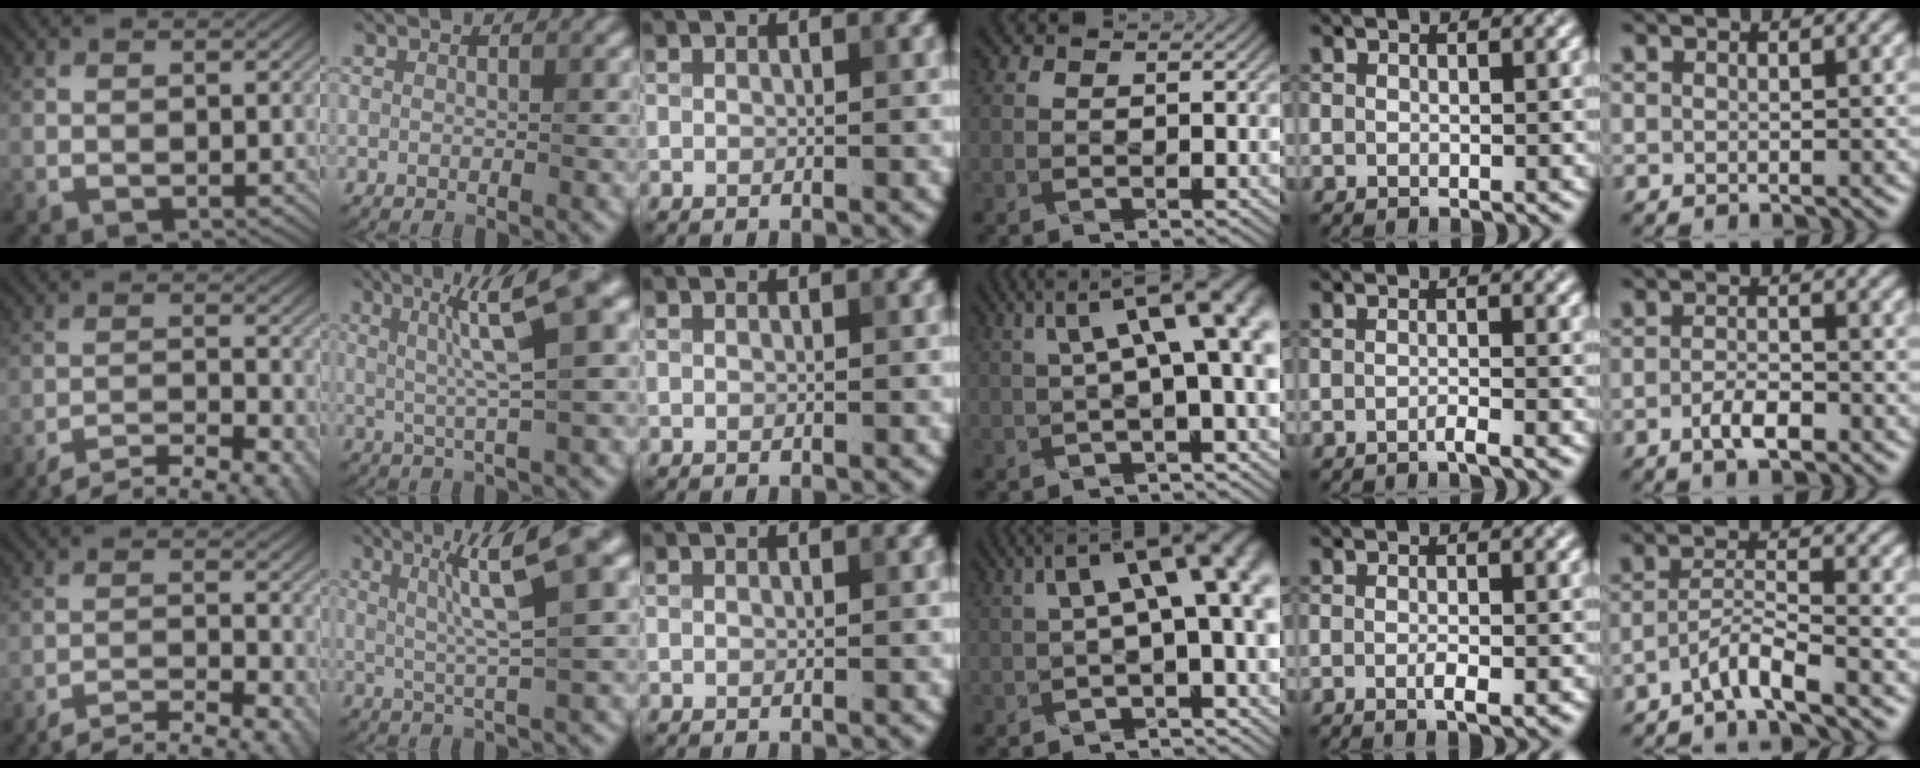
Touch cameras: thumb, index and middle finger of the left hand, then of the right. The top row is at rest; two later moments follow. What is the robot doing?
{"motion": "pour", "object": "sugar"}